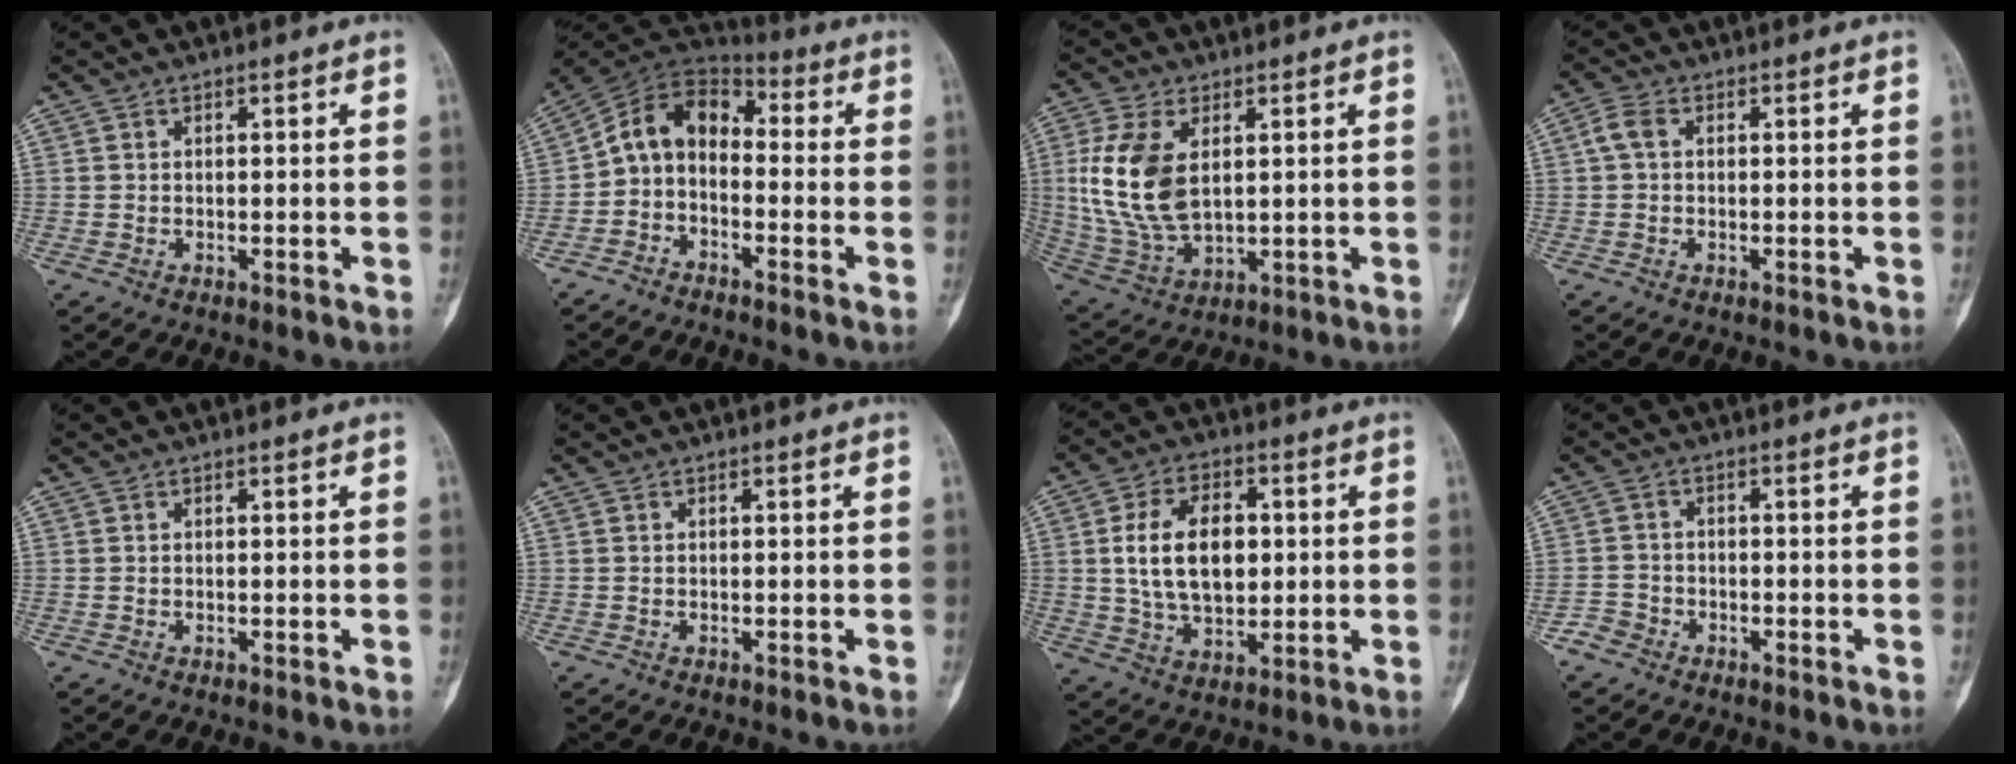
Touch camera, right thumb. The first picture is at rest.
{"total": 10.2, "force": [-1.6, 7.2, 7.0], "torque": [-0.107, 0.061, -0.047]}
{"total": 14.3, "force": [2.4, 8.2, 11.4], "torque": [-0.235, -0.010, 0.058]}
{"total": 2.8, "force": [0.4, 1.8, 2.2], "torque": [-0.046, 0.008, 0.000]}
{"total": 0.0}
{"total": 0.0}
{"total": 13.6, "force": [1.6, 8.4, 10.5], "torque": [-0.161, 0.001, 0.031]}
{"total": 2.7, "force": [-1.9, 2.0, 0.2], "torque": [0.000, 0.012, -0.042]}